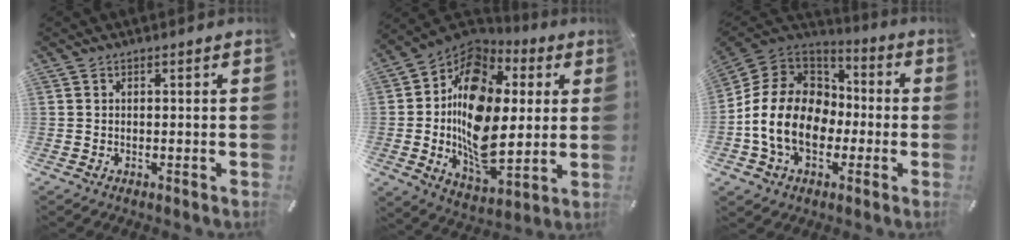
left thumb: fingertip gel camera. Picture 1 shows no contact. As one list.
[{"total": 19.2, "force": [0.7, 13.5, 13.6], "torque": [-0.261, -0.017, 0.010]}, {"total": 16.9, "force": [-4.0, 13.2, 9.7], "torque": [-0.208, 0.029, -0.068]}]